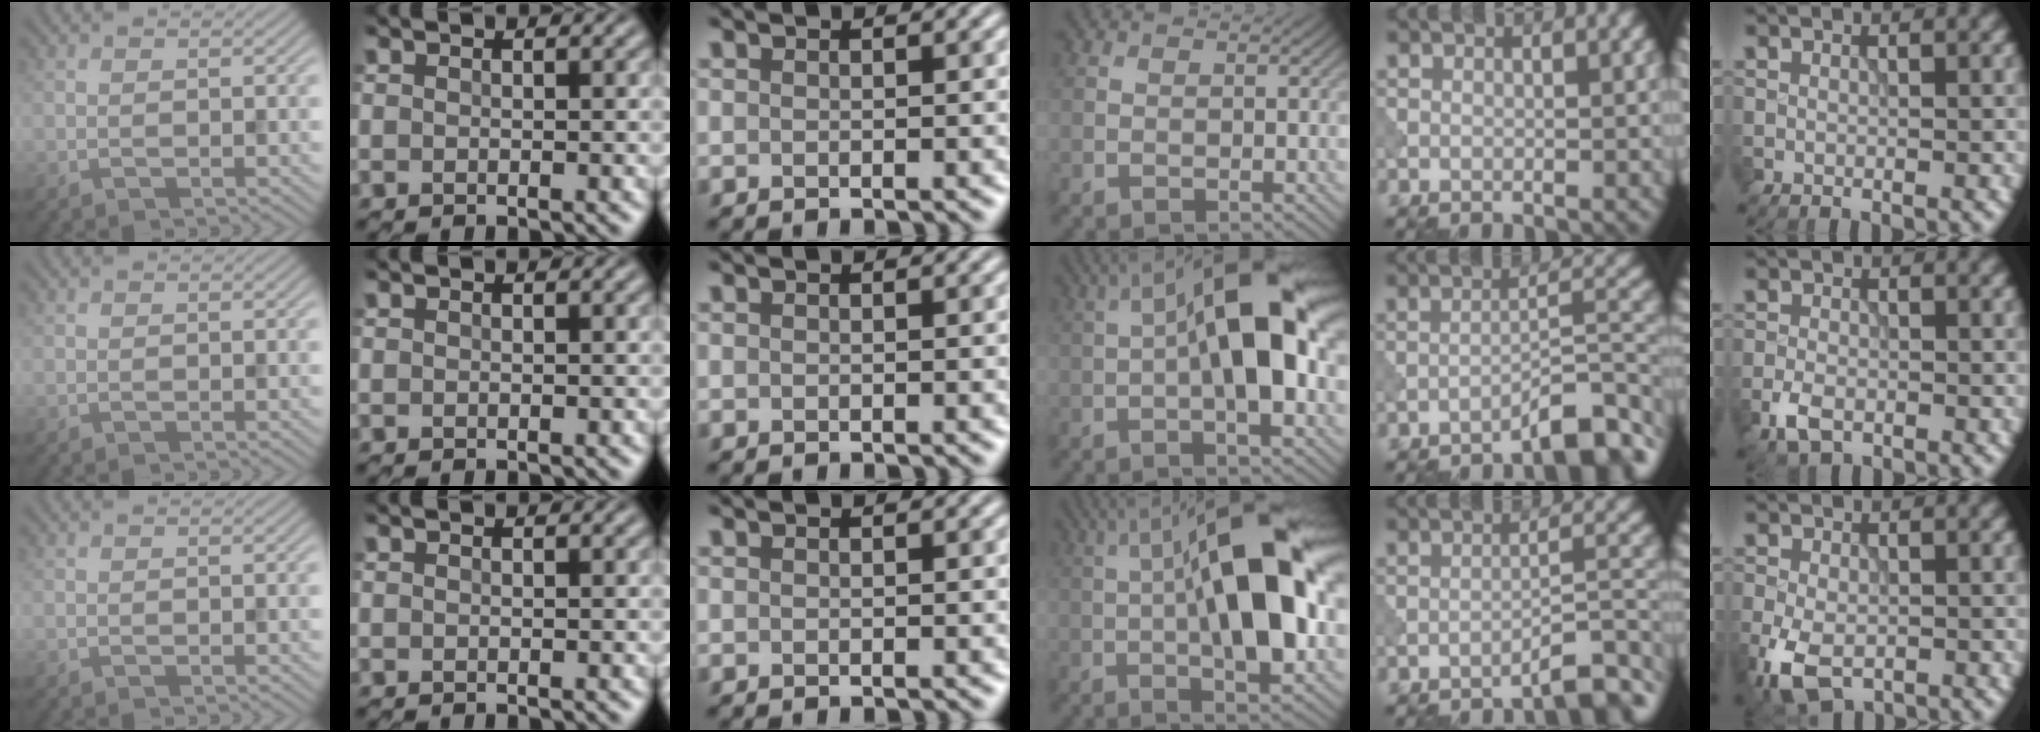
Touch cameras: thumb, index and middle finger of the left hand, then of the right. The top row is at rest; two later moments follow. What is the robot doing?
{"motion": "shake", "object": "bell"}